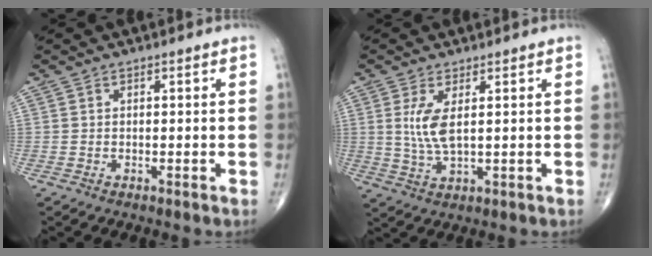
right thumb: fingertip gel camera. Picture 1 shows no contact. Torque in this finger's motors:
{"motor_torque": [-0.57, 0.69, 0.89, 0.25, 0.30]}